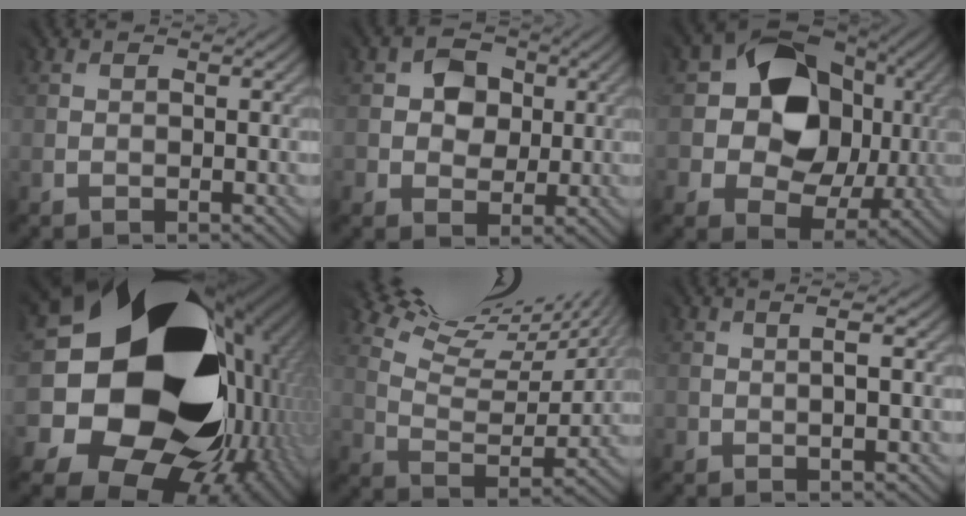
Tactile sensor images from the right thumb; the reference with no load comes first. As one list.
[{"total": 3.9, "force": [1.0, 3.5, 1.2], "torque": [-0.025, 0.005, 0.008]}, {"total": 12.1, "force": [2.0, 9.9, 6.7], "torque": [-0.121, -0.001, 0.028]}, {"total": 23.0, "force": [1.0, 19.4, 12.2], "torque": [-0.233, -0.060, -0.015]}, {"total": 14.9, "force": [11.9, 3.8, 8.2], "torque": [-0.174, 0.020, 0.173]}, {"total": 1.1, "force": [-0.2, -0.6, 0.9], "torque": [-0.019, 0.001, -0.004]}]